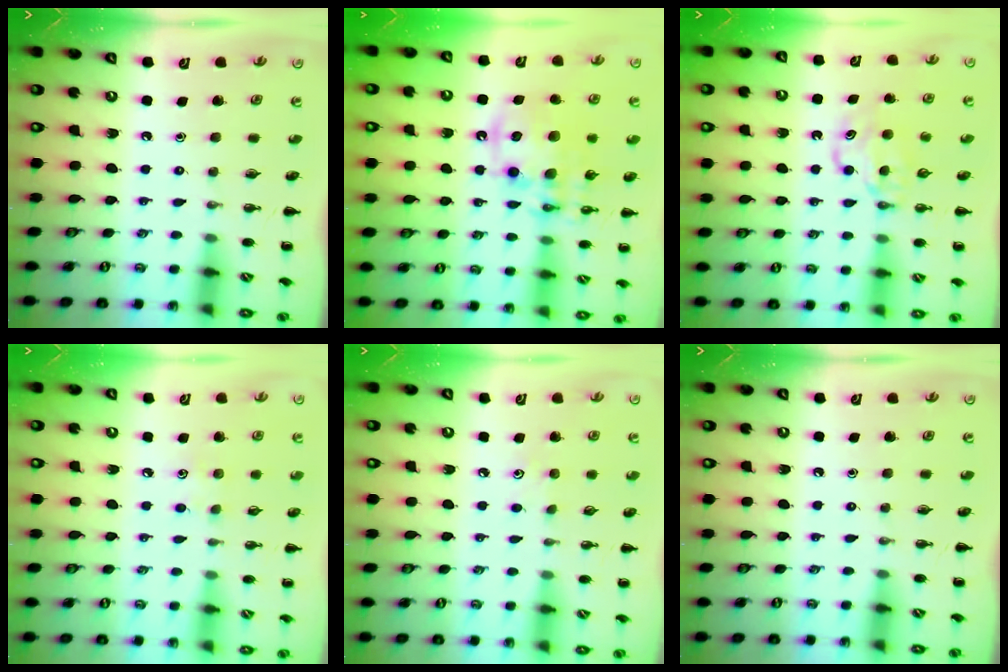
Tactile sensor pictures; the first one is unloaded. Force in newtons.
{"total": 13.5, "press": 13.2, "slide": 2.8}
{"total": 6.5, "press": 6.5, "slide": 0.6}
{"total": 4.0, "press": 3.9, "slide": 1.1}
{"total": 4.0, "press": 3.9, "slide": 1.1}
{"total": 0.0}